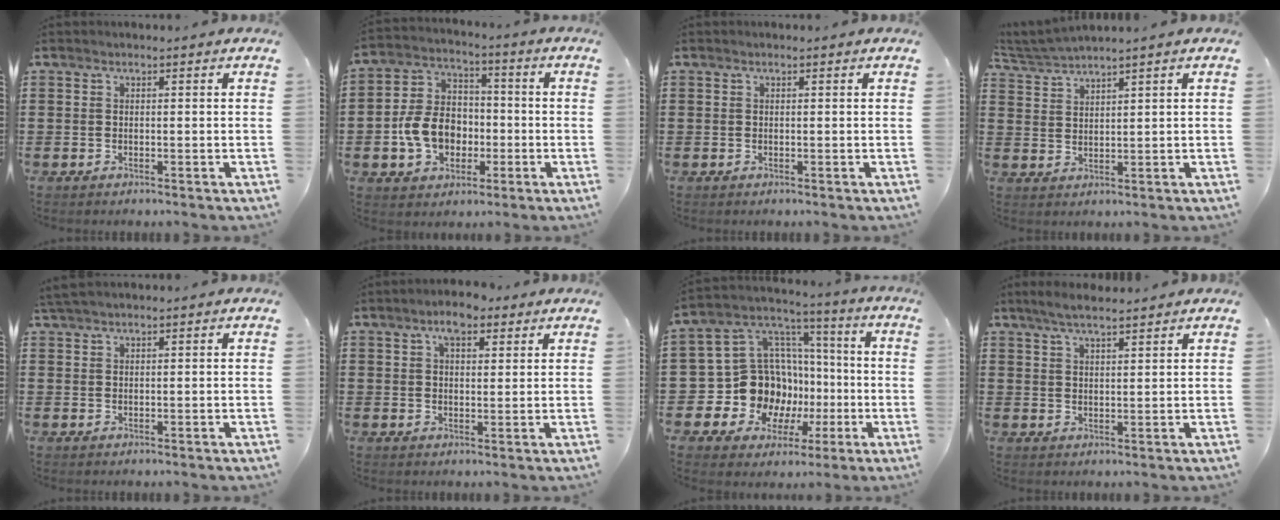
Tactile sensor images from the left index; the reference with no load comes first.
{"total": 9.4, "force": [-2.1, 7.5, 5.3], "torque": [-0.129, 0.023, -0.039]}
{"total": 0.0}
{"total": 3.1, "force": [2.9, -0.6, 0.8], "torque": [-0.027, -0.009, 0.053]}
{"total": 1.5, "force": [1.2, 0.2, 0.9], "torque": [-0.018, 0.001, 0.024]}
{"total": 5.0, "force": [3.3, 2.1, 3.2], "torque": [-0.054, 0.004, 0.055]}
{"total": 14.3, "force": [-3.1, 13.1, 4.9], "torque": [-0.138, -0.016, -0.033]}
{"total": 3.8, "force": [3.1, 0.6, 2.1], "torque": [-0.047, 0.001, 0.057]}